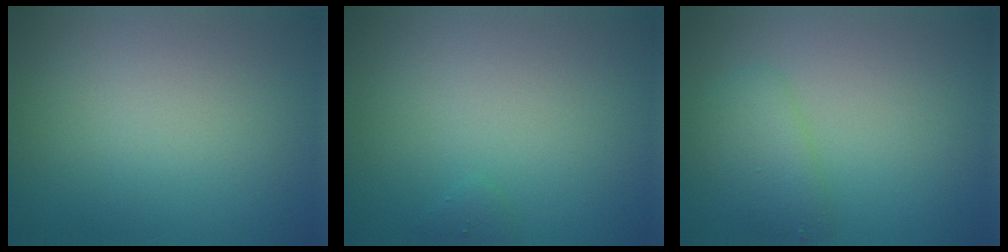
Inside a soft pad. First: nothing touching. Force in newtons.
{"total": 0.5, "press": 0.5, "slide": 0.1}
{"total": 2.5, "press": 2.5, "slide": 0.2}